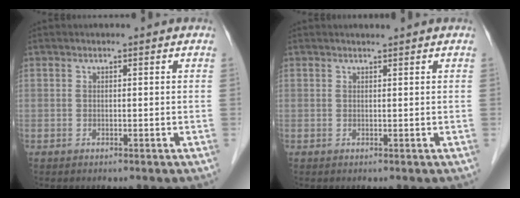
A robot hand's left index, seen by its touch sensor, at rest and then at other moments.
{"total": 0.6, "force": [0.6, -0.2, 0.1], "torque": [-0.008, -0.003, 0.012]}